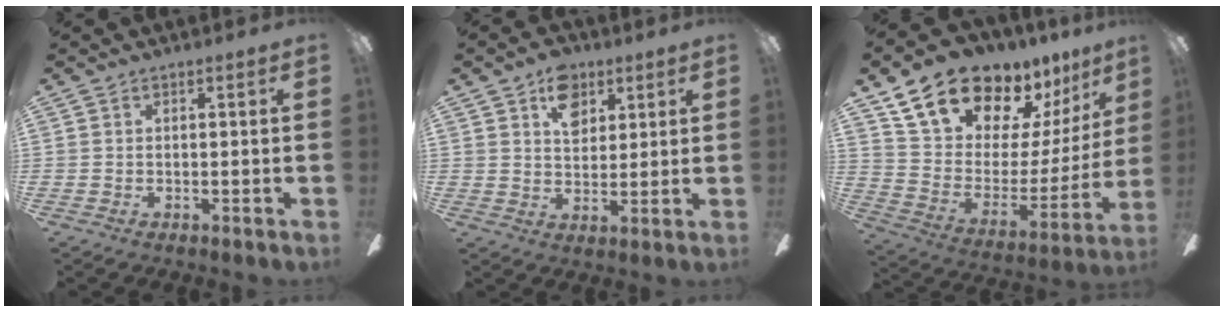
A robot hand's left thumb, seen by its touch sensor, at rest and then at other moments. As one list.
[{"total": 9.1, "force": [4.9, 6.2, 4.6], "torque": [-0.049, -0.010, 0.084]}, {"total": 20.1, "force": [16.2, 9.1, 7.6], "torque": [-0.138, -0.116, 0.307]}]